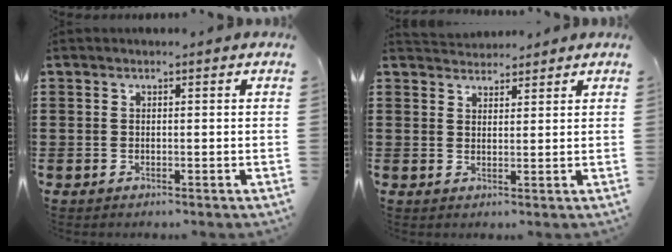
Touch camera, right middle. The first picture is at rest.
{"total": 2.7, "force": [2.6, 0.7, -0.2], "torque": [-0.004, -0.001, 0.051]}